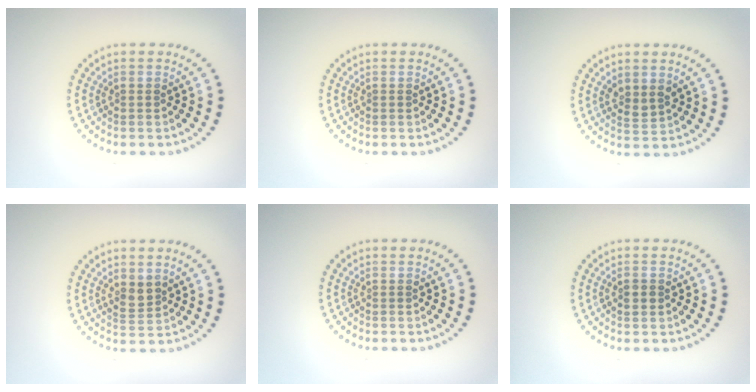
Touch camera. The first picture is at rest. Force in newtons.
{"total": 0.0}
{"total": 1.6, "press": 1.3, "slide": 0.9}
{"total": 1.6, "press": 1.4, "slide": 0.7}
{"total": 0.0}
{"total": 1.3, "press": 1.2, "slide": 0.3}